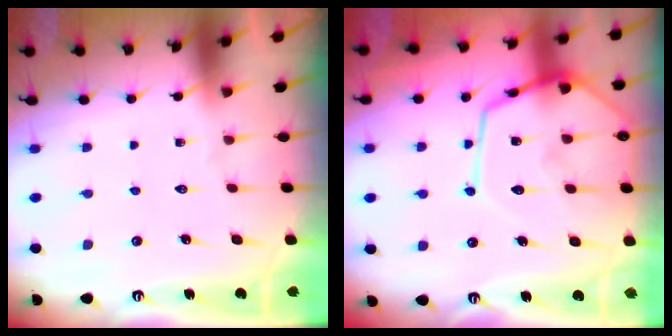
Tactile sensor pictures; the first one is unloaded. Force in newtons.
{"total": 15.7, "press": 15.6, "slide": 1.4}